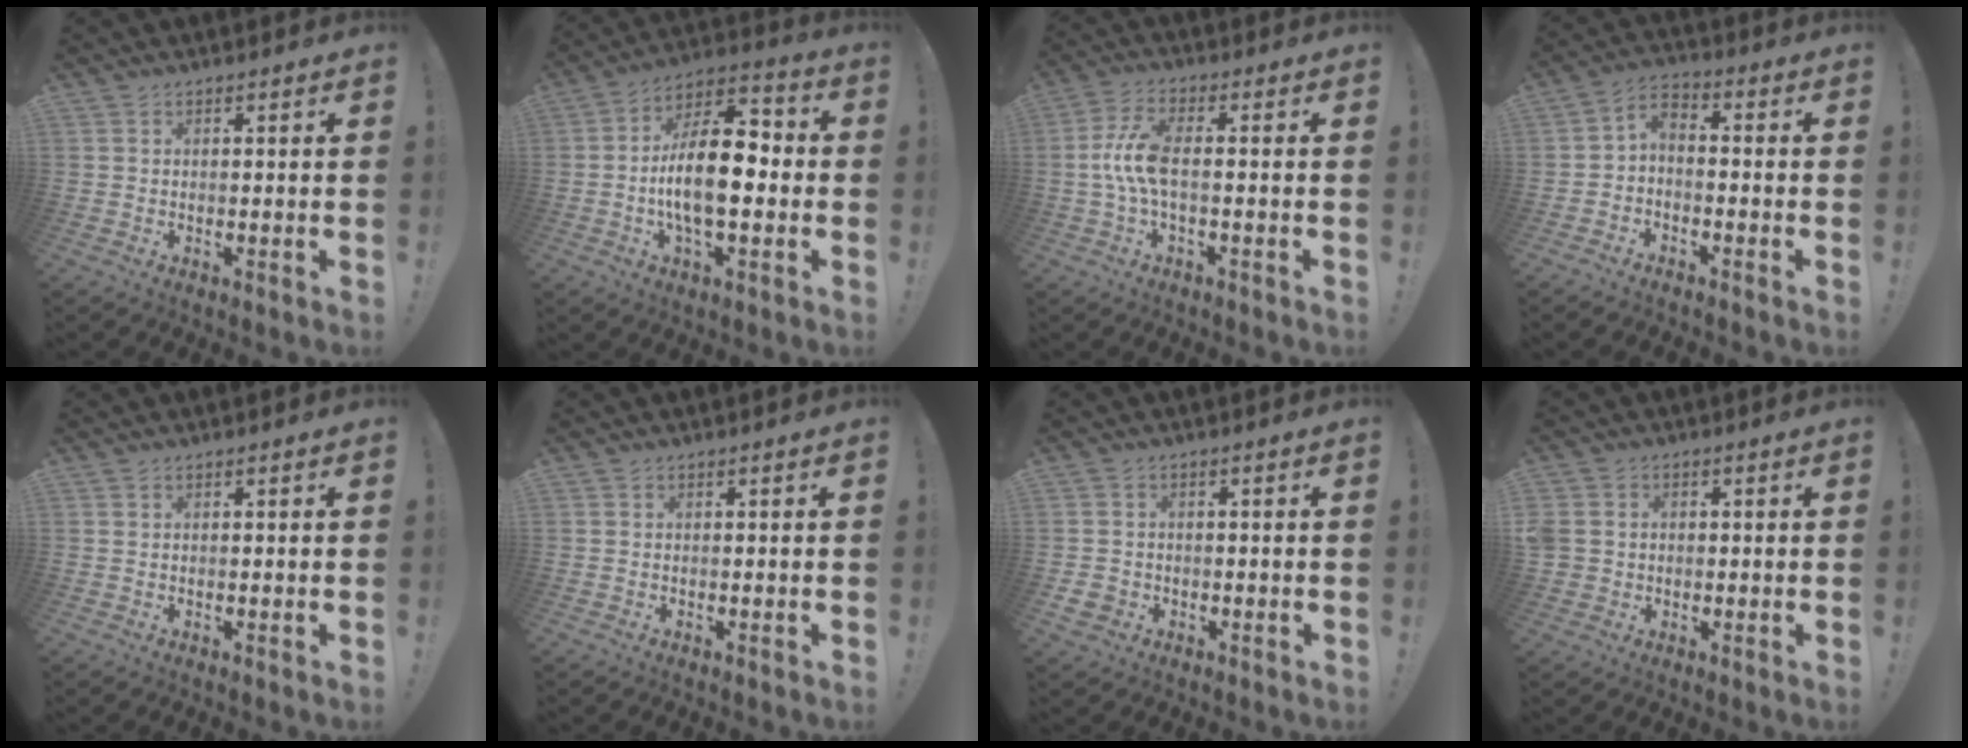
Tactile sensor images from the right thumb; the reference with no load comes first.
{"total": 17.0, "force": [-2.7, 7.8, 14.9], "torque": [-0.270, 0.013, -0.052]}
{"total": 9.2, "force": [-0.7, 3.1, 8.6], "torque": [-0.184, -0.002, -0.012]}
{"total": 4.1, "force": [-2.4, 2.3, 2.4], "torque": [-0.058, 0.009, -0.044]}
{"total": 0.0}
{"total": 0.0}
{"total": 3.0, "force": [-1.2, 2.5, 1.1], "torque": [-0.029, 0.004, -0.021]}
{"total": 4.1, "force": [-0.1, 3.7, 1.8], "torque": [-0.050, 0.008, -0.001]}